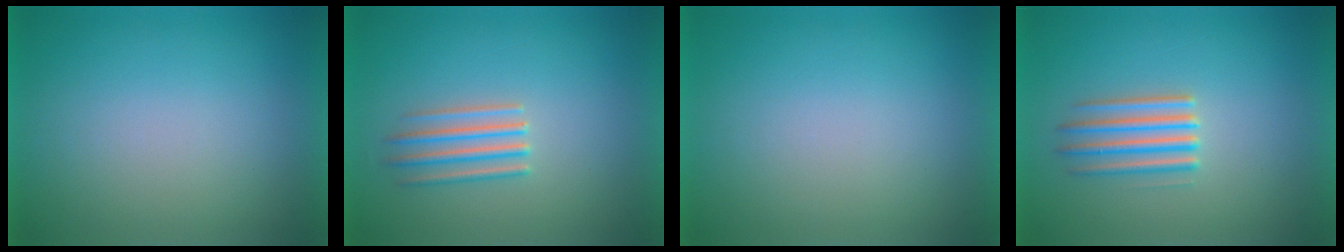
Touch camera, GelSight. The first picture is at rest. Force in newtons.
{"total": 2.7}
{"total": 0.0}
{"total": 2.7}